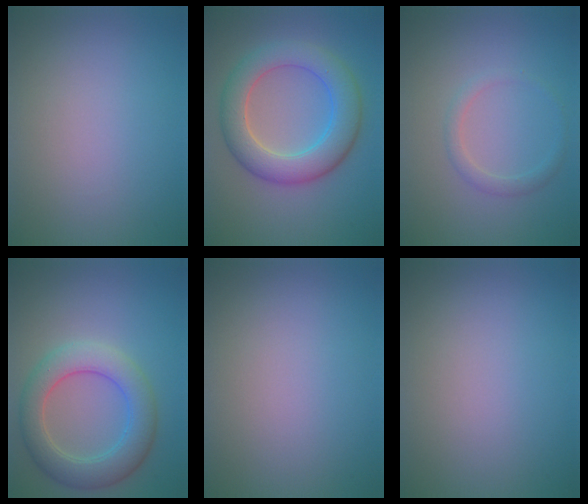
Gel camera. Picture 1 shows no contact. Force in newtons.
{"total": 6.7, "press": 6.7, "slide": 0.1}
{"total": 1.5, "press": 1.5, "slide": 0.2}
{"total": 5.3, "press": 5.3, "slide": 0.2}
{"total": 0.0}
{"total": 0.0}